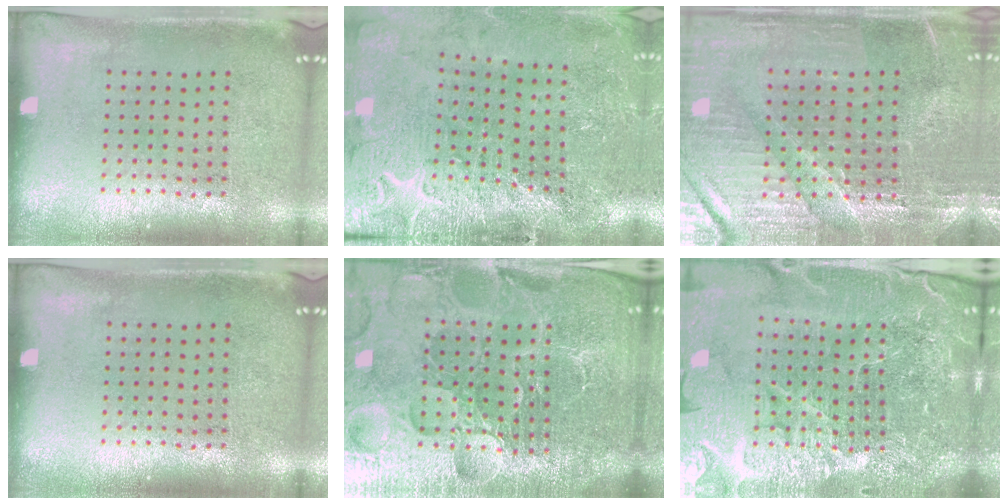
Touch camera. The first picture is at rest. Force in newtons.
{"total": 3.2, "press": 3.2, "slide": 0.4}
{"total": 3.2, "press": 3.2, "slide": 0.5}
{"total": 0.0}
{"total": 6.6, "press": 5.9, "slide": 3.1}
{"total": 6.7, "press": 5.8, "slide": 3.2}